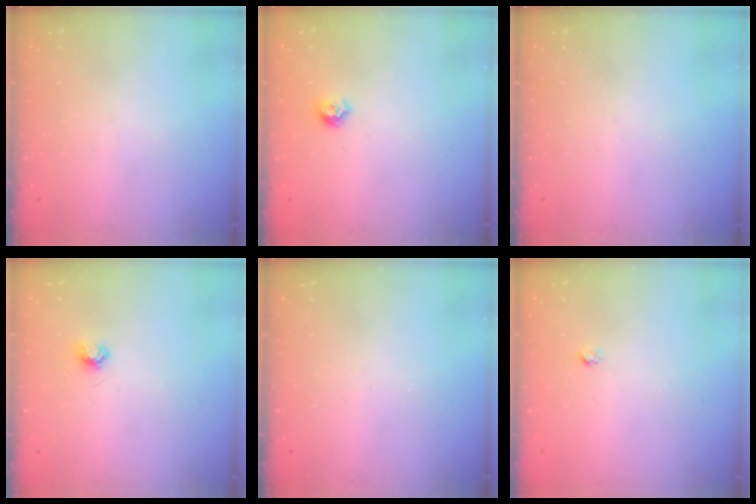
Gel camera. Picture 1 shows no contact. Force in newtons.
{"total": 5.9, "press": 5.8, "slide": 1.0}
{"total": 0.0}
{"total": 3.9, "press": 3.9, "slide": 0.5}
{"total": 0.0}
{"total": 2.7, "press": 2.7, "slide": 0.3}